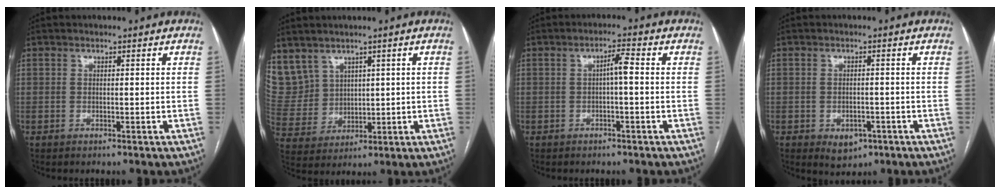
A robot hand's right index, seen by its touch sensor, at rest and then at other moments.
{"total": 10.6, "force": [6.1, 8.4, 2.1], "torque": [-0.075, 0.041, 0.154]}
{"total": 2.7, "force": [0.0, 0.3, 2.7], "torque": [-0.045, 0.006, 0.000]}
{"total": 3.3, "force": [-1.5, 2.4, 1.8], "torque": [-0.019, 0.001, -0.010]}